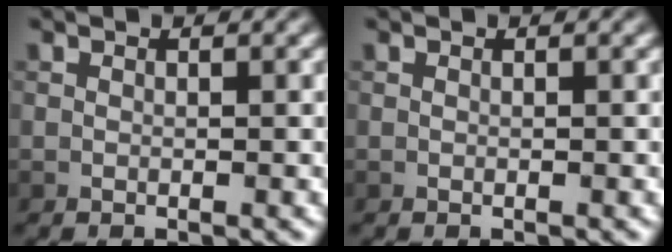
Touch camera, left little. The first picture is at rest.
{"total": 0.0}